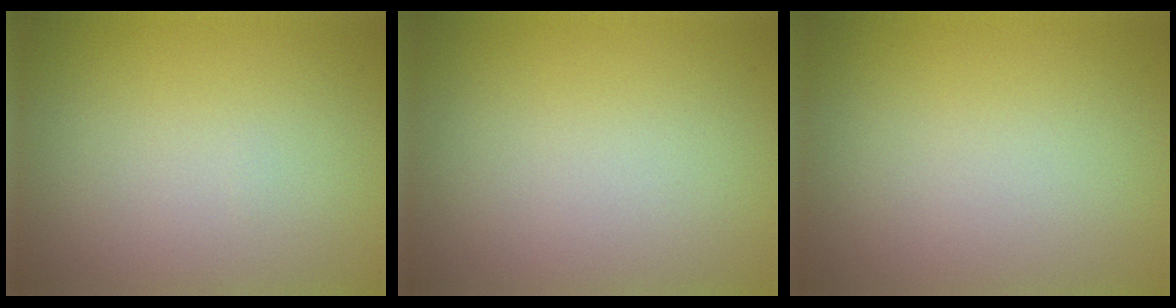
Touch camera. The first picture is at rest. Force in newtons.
{"total": 0.0}
{"total": 0.0}